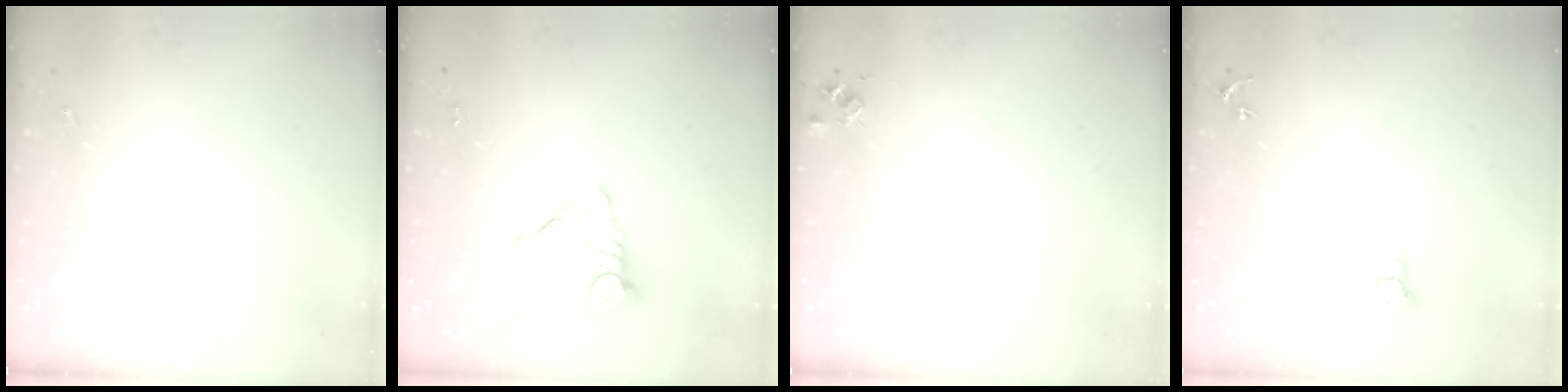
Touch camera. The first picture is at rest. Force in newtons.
{"total": 10.8, "press": 10.7, "slide": 0.7}
{"total": 4.4, "press": 4.4, "slide": 0.5}
{"total": 2.1, "press": 2.1, "slide": 0.2}